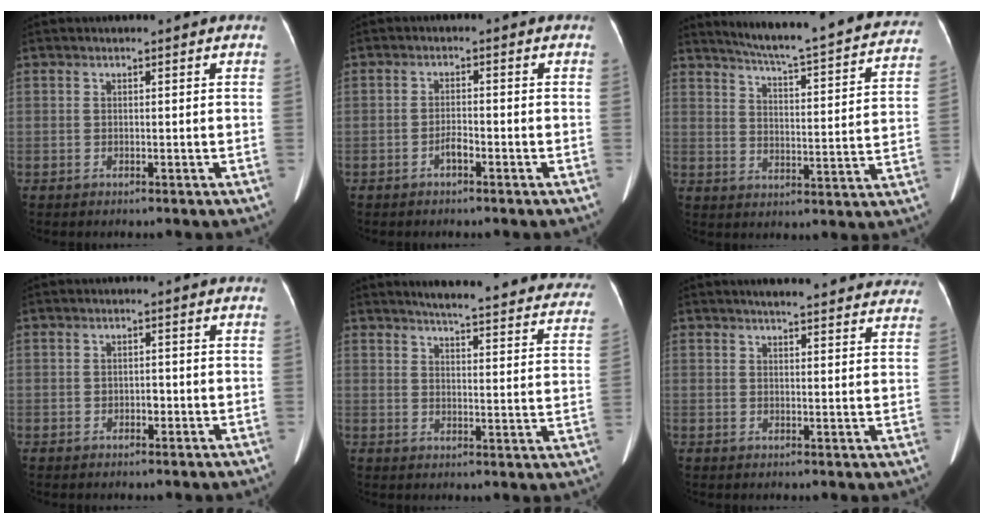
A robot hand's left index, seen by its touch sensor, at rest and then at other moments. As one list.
[{"total": 1.8, "force": [-1.3, 0.4, 1.3], "torque": [-0.024, 0.001, -0.021]}, {"total": 26.1, "force": [23.6, 2.2, 10.8], "torque": [-0.159, -0.058, 0.290]}, {"total": 1.2, "force": [-0.6, 0.8, 0.8], "torque": [-0.013, 0.002, -0.008]}, {"total": 27.7, "force": [25.5, 3.2, 10.4], "torque": [-0.130, -0.076, 0.284]}, {"total": 18.0, "force": [16.4, 3.0, 6.9], "torque": [-0.074, -0.003, 0.184]}]